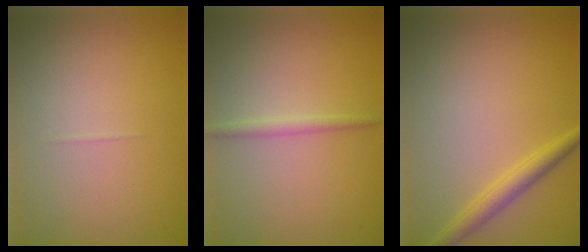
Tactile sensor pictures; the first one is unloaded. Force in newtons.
{"total": 1.3, "press": 1.3, "slide": 0.1}
{"total": 2.3, "press": 2.3, "slide": 0.1}